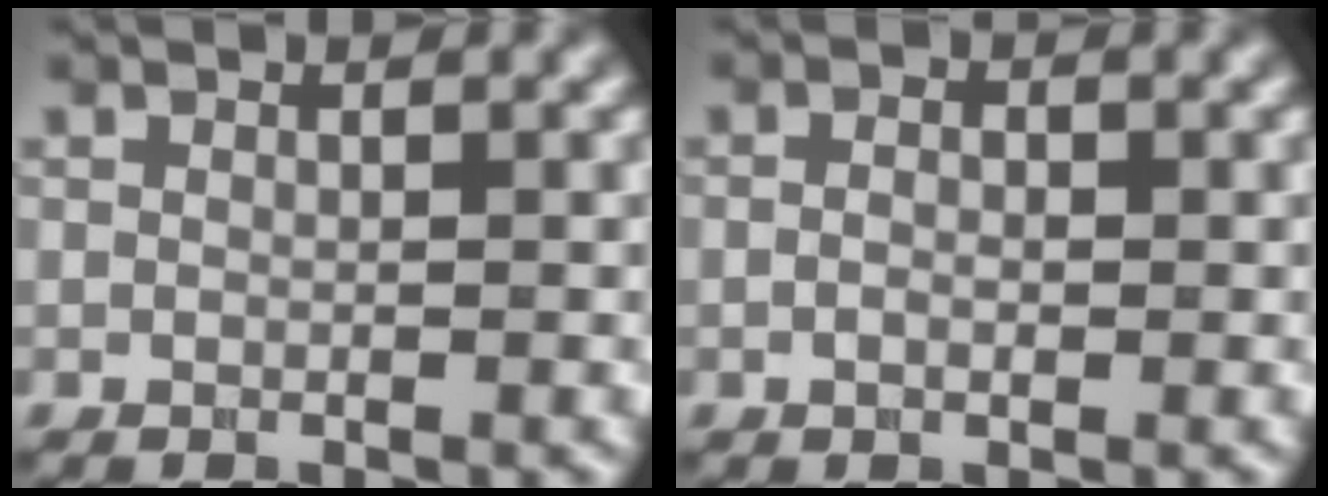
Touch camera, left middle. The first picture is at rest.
{"total": 1.4, "force": [-0.2, 0.9, 1.1], "torque": [-0.013, -0.004, -0.009]}